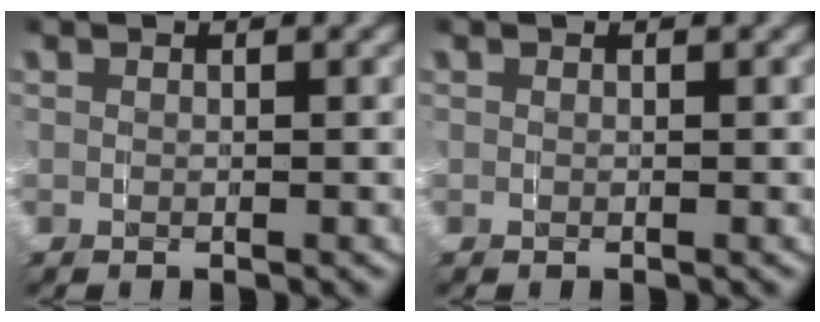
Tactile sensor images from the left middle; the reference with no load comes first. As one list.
[{"total": 0.0}]